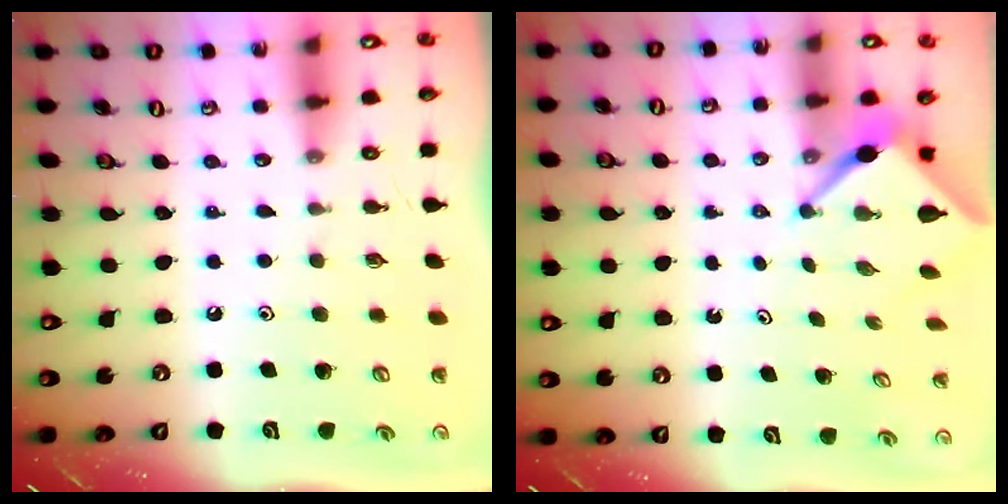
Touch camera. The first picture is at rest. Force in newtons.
{"total": 3.5, "press": 3.5, "slide": 0.2}